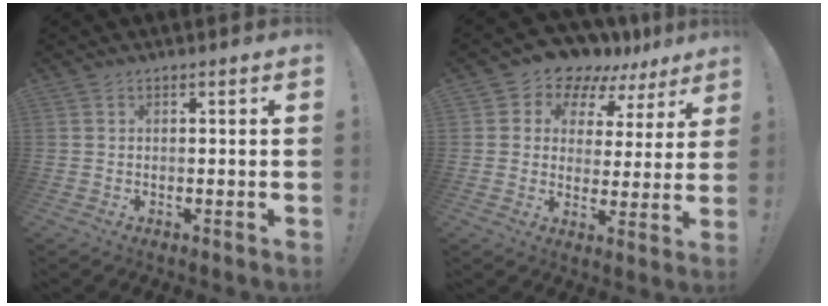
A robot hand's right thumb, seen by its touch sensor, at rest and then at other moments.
{"total": 9.6, "force": [8.0, 4.7, 2.1], "torque": [-0.044, -0.069, 0.145]}